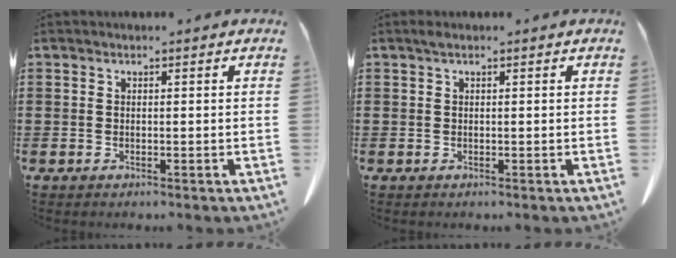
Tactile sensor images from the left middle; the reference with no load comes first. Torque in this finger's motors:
{"motor_torque": [1.21, 0.93, 0.30, 0.11]}